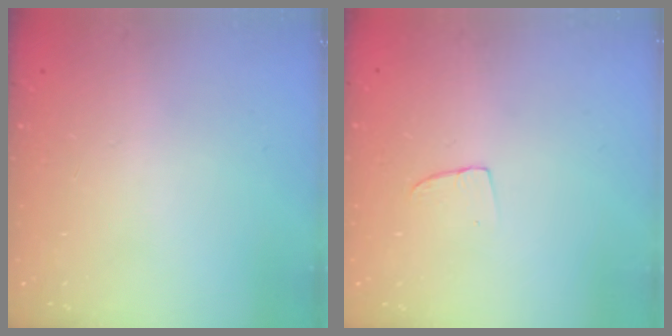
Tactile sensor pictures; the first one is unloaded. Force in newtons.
{"total": 2.9, "press": 2.9, "slide": 0.2}